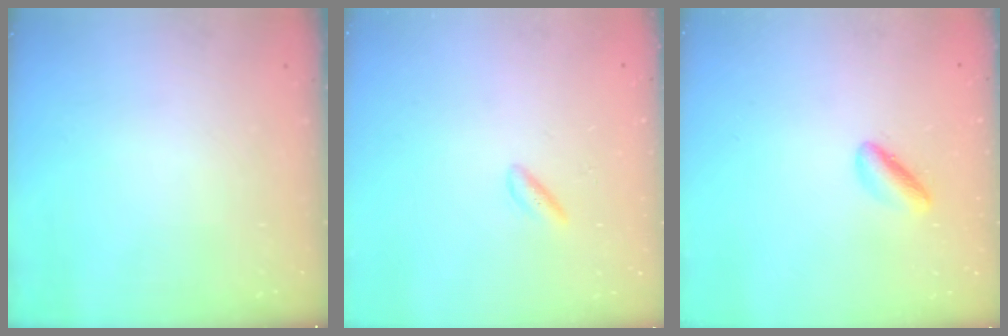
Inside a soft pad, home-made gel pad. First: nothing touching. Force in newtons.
{"total": 1.7, "press": 1.3, "slide": 1.1}
{"total": 2.8, "press": 2.8, "slide": 0.3}